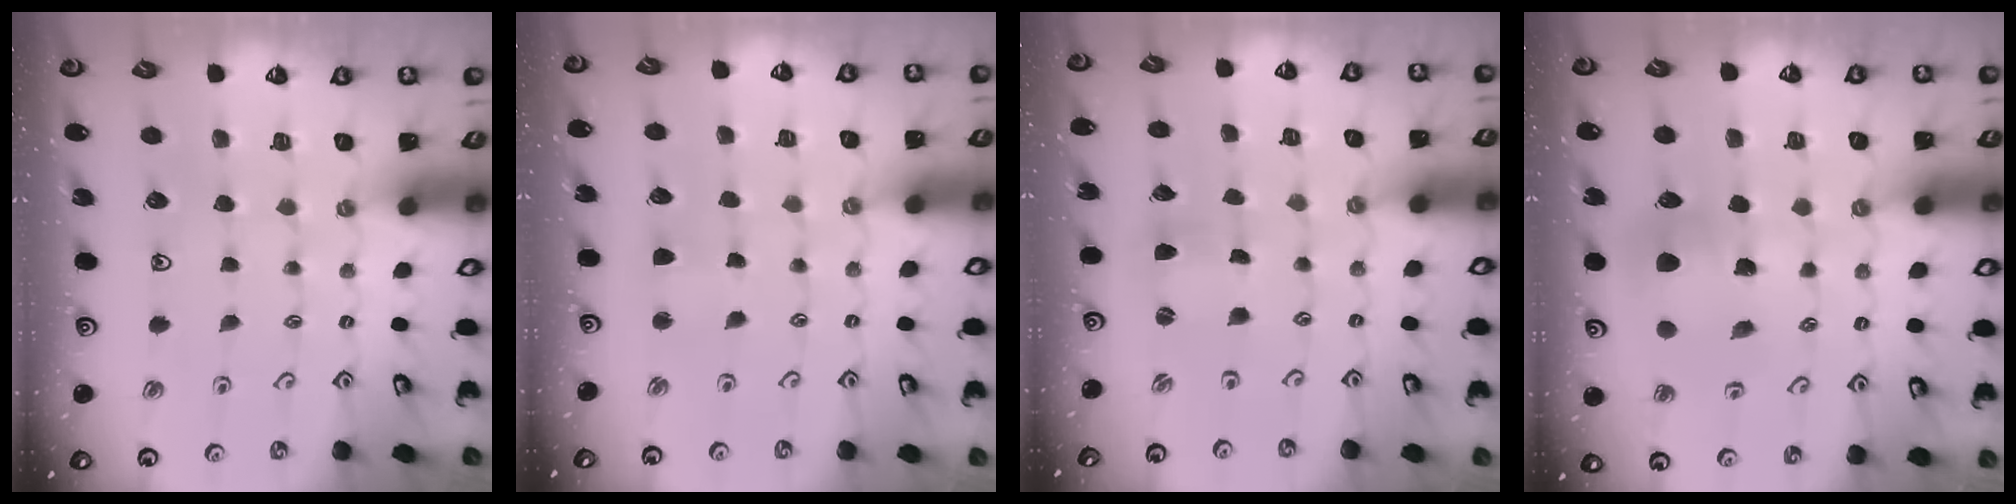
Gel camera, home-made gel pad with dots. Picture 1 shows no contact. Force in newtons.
{"total": 2.1, "press": 2.1, "slide": 0.5}
{"total": 0.7, "press": 0.7, "slide": 0.1}
{"total": 7.4, "press": 7.4, "slide": 0.8}